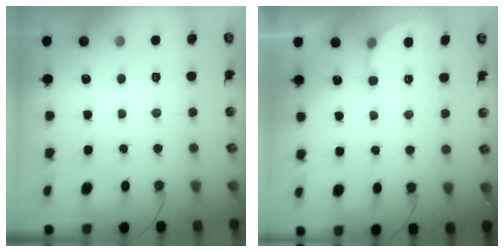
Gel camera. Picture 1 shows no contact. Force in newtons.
{"total": 3.3, "press": 3.3, "slide": 0.2}